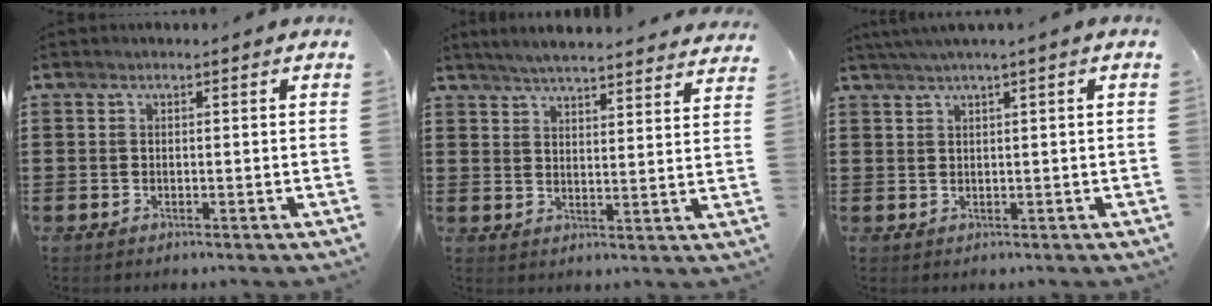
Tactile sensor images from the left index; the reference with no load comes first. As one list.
[{"total": 4.6, "force": [4.6, -0.3, 0.7], "torque": [-0.031, -0.023, 0.081]}, {"total": 1.7, "force": [0.9, -0.4, 1.4], "torque": [-0.023, -0.002, 0.016]}]